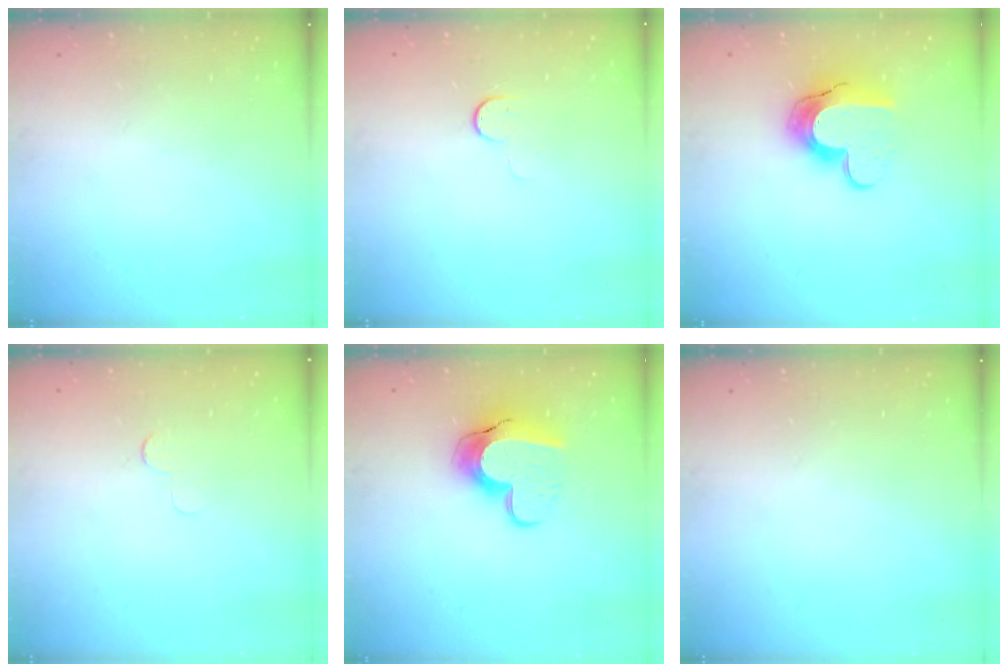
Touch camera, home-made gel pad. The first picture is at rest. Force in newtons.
{"total": 4.9, "press": 4.9, "slide": 0.5}
{"total": 13.0, "press": 13.0, "slide": 1.0}
{"total": 2.5, "press": 2.5, "slide": 0.2}
{"total": 13.7, "press": 13.6, "slide": 1.0}
{"total": 0.0}